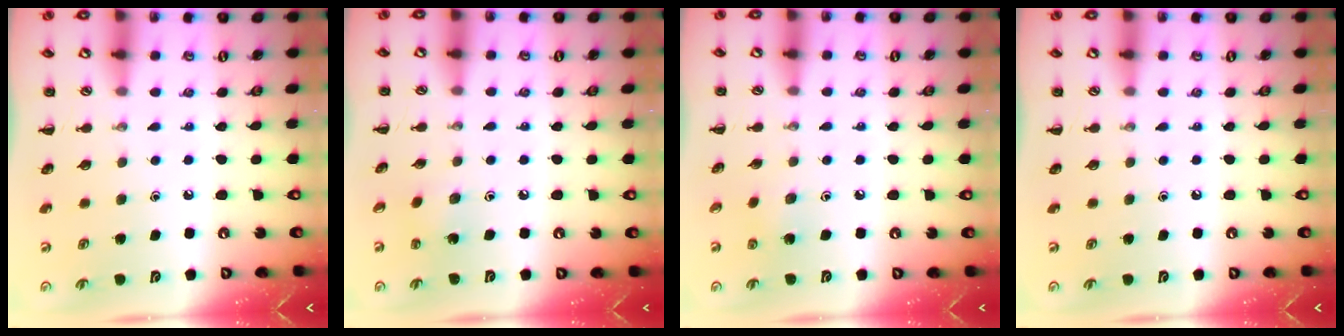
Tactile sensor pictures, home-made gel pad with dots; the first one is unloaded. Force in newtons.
{"total": 1.9, "press": 1.8, "slide": 0.6}
{"total": 2.7, "press": 2.5, "slide": 0.8}
{"total": 0.0}